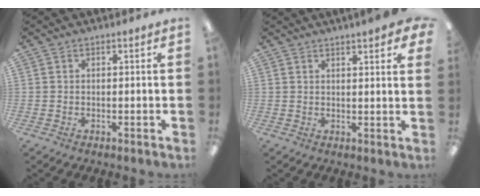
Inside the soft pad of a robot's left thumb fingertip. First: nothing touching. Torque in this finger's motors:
{"motor_torque": [2.36, 2.24, 1.75, -1.03, 0.08]}